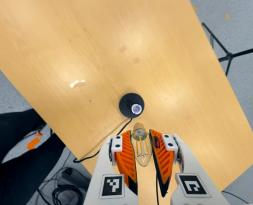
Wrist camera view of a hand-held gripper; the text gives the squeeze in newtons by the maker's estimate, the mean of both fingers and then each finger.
{"total": 21.7, "left": 24.4, "right": 19.0}